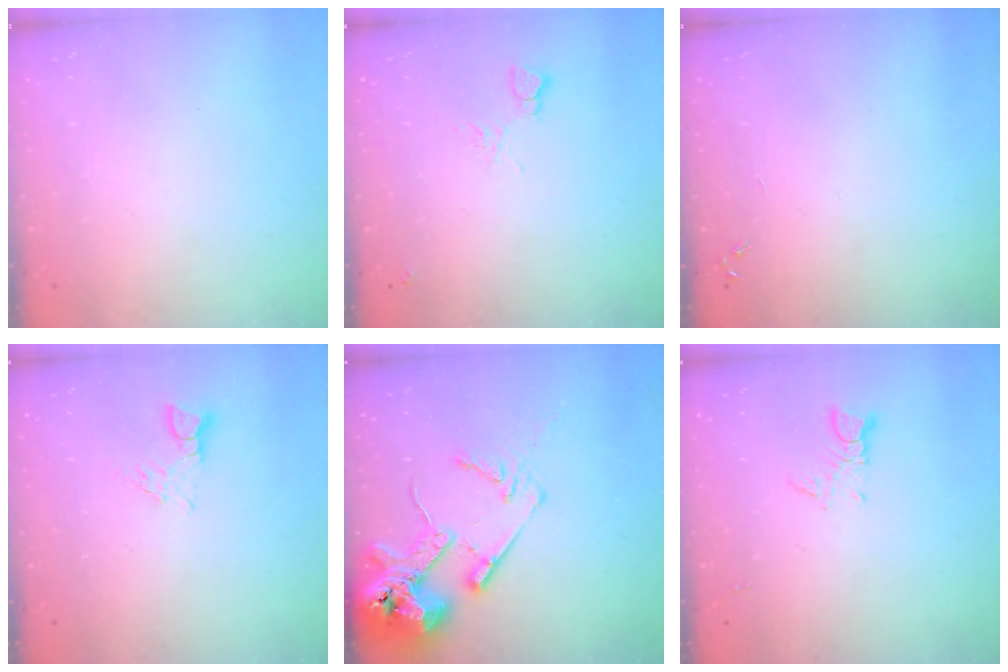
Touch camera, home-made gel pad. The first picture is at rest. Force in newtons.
{"total": 7.0, "press": 7.0, "slide": 0.6}
{"total": 0.0}
{"total": 2.8, "press": 2.8, "slide": 0.3}
{"total": 16.2, "press": 16.1, "slide": 2.1}
{"total": 3.1, "press": 3.1, "slide": 0.3}